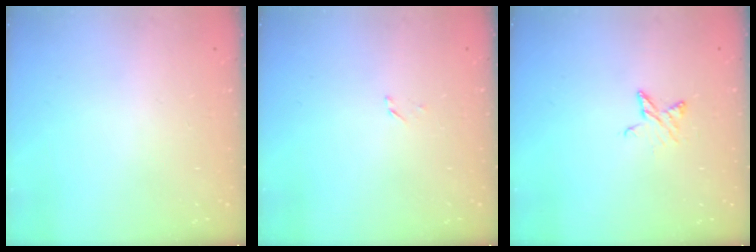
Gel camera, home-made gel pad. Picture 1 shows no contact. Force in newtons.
{"total": 1.6, "press": 1.6, "slide": 0.2}
{"total": 5.7, "press": 5.7, "slide": 0.4}